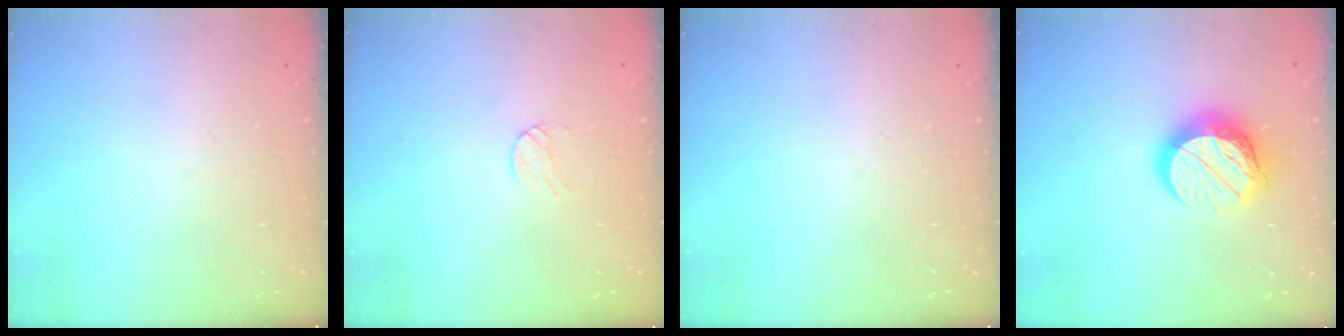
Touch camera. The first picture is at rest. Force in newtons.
{"total": 5.7, "press": 5.7, "slide": 0.4}
{"total": 0.0}
{"total": 12.4, "press": 12.3, "slide": 1.3}